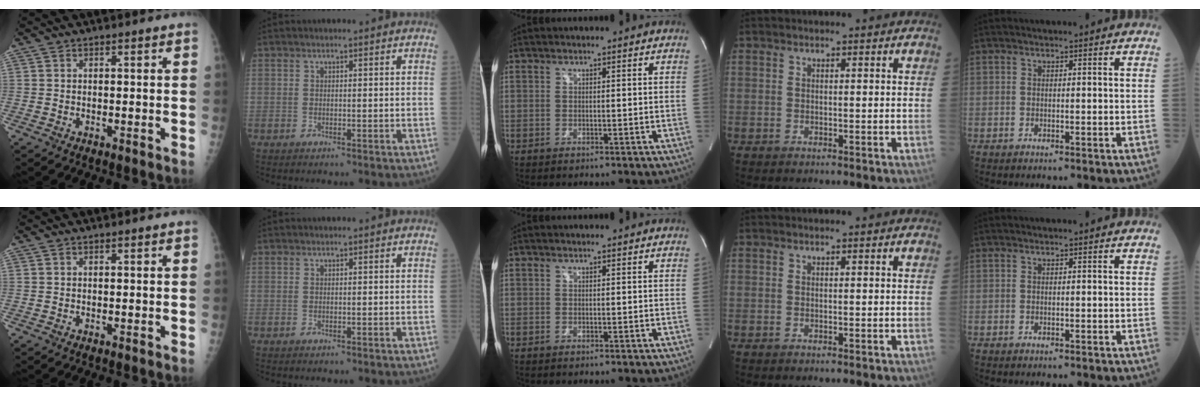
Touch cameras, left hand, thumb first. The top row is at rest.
{}